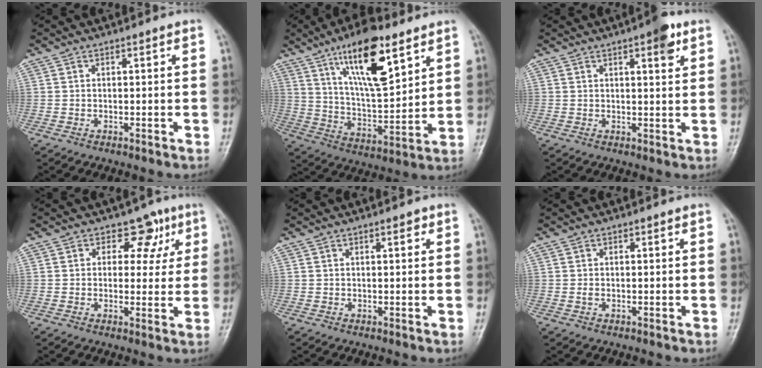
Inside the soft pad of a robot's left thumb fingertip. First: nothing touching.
{"total": 17.7, "force": [9.7, 6.0, 13.6], "torque": [-0.203, -0.047, 0.173]}
{"total": 4.9, "force": [2.6, 1.3, 3.9], "torque": [-0.045, -0.010, 0.032]}
{"total": 6.5, "force": [2.9, 4.9, 3.2], "torque": [0.007, -0.003, 0.030]}
{"total": 1.2, "force": [0.7, 0.5, 0.9], "torque": [-0.008, 0.001, 0.006]}
{"total": 0.5, "force": [0.0, 0.3, 0.4], "torque": [-0.012, -0.002, -0.001]}